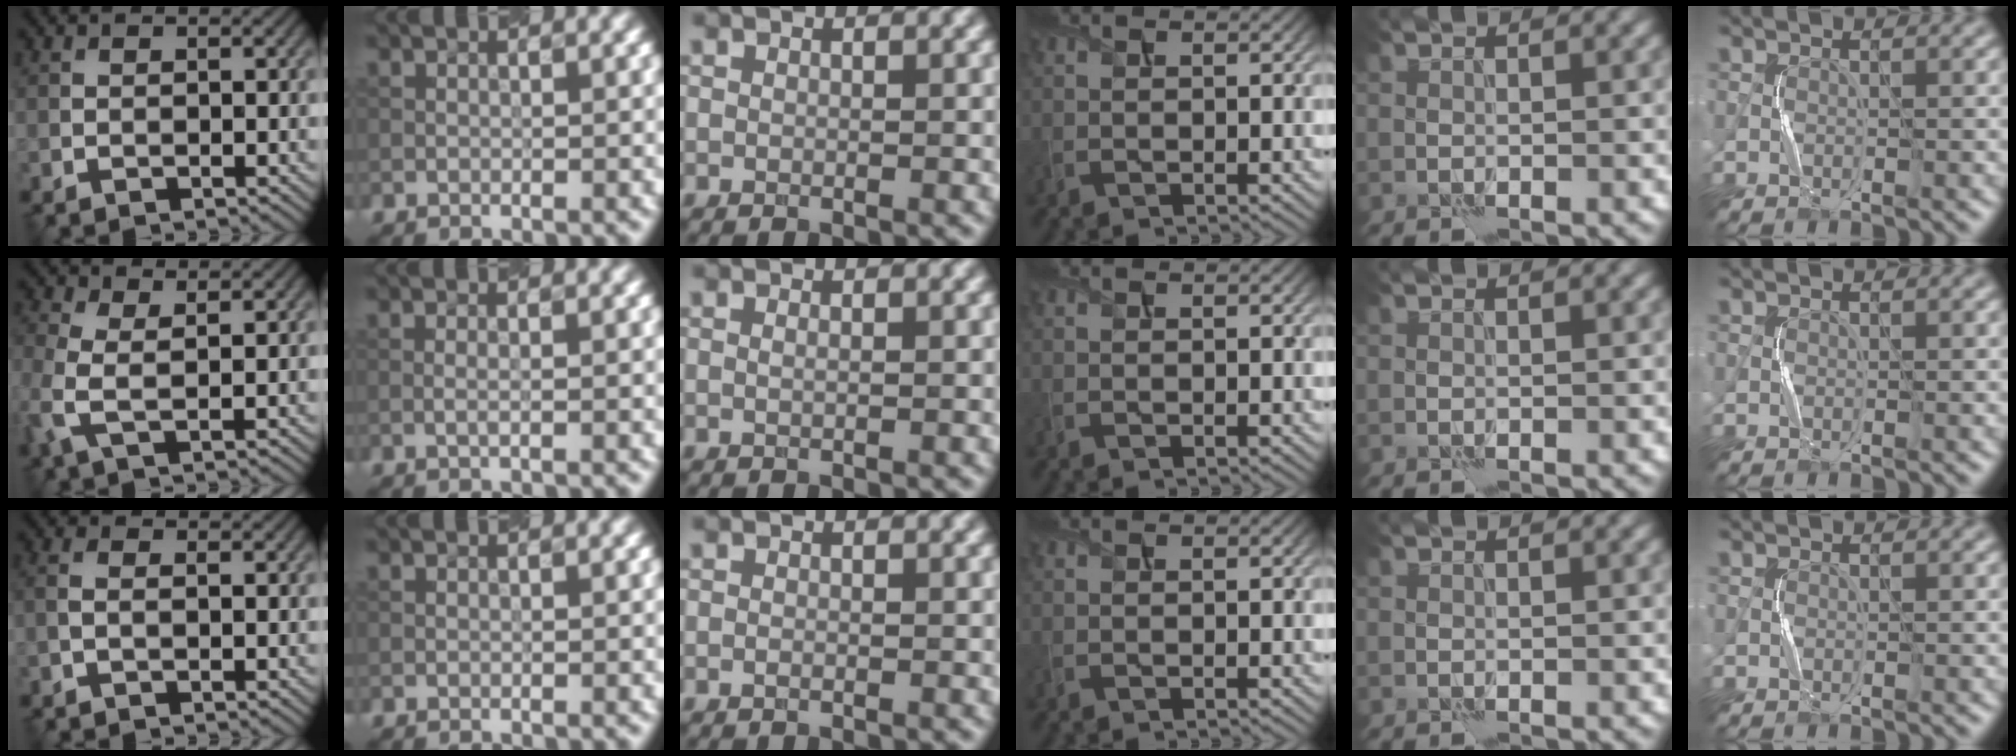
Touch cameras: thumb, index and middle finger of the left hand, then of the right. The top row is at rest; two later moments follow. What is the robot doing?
{"motion": "squeeze", "object": "sponge"}